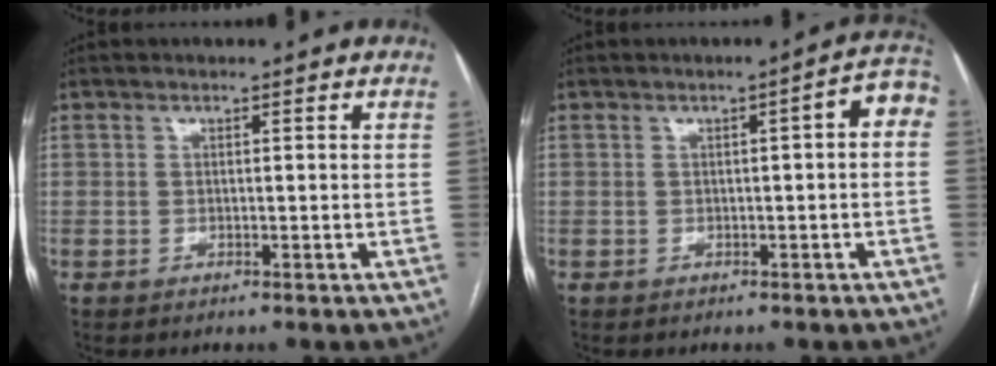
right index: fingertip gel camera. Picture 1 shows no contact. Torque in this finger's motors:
{"motor_torque": [0.56, 0.13, 0.16, 0.01]}